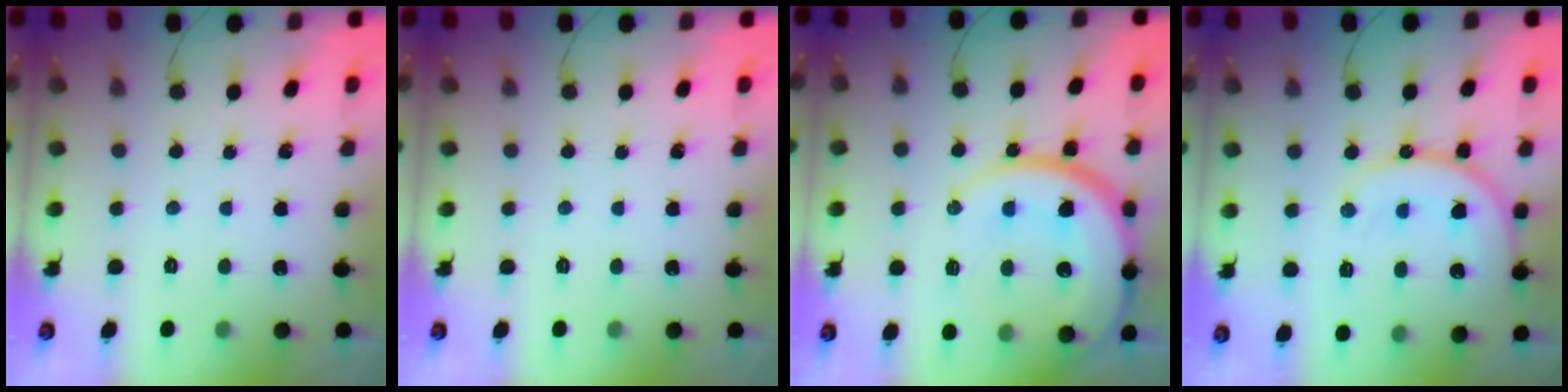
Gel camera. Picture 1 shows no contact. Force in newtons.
{"total": 0.0}
{"total": 25.1, "press": 24.6, "slide": 4.7}
{"total": 15.5, "press": 15.4, "slide": 2.0}